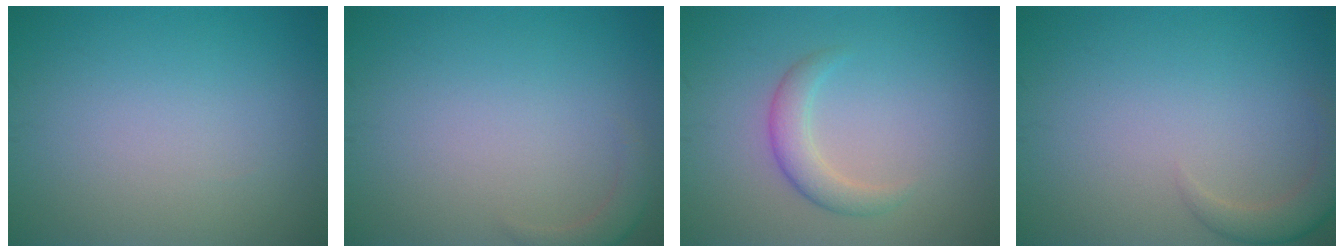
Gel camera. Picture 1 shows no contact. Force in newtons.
{"total": 1.6, "press": 1.6, "slide": 0.3}
{"total": 2.4, "press": 2.4, "slide": 0.2}
{"total": 2.3, "press": 2.3, "slide": 0.2}